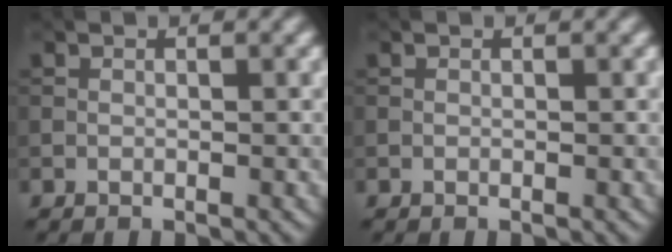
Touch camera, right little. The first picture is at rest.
{"total": 0.0}